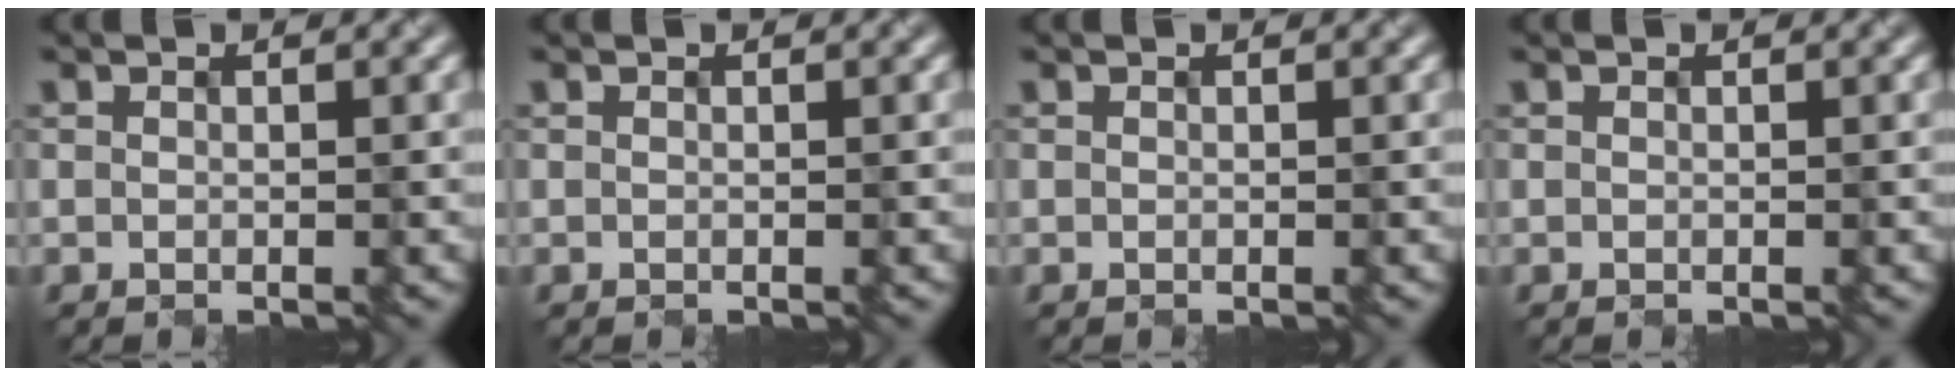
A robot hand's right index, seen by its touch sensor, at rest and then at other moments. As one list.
[{"total": 0.0}, {"total": 0.0}, {"total": 0.0}]